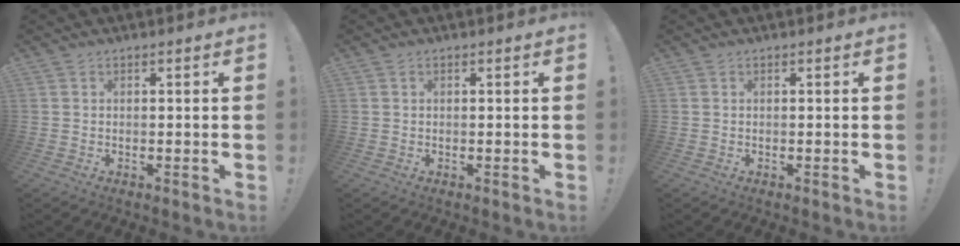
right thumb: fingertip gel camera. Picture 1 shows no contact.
{"total": 0.0}
{"total": 0.0}